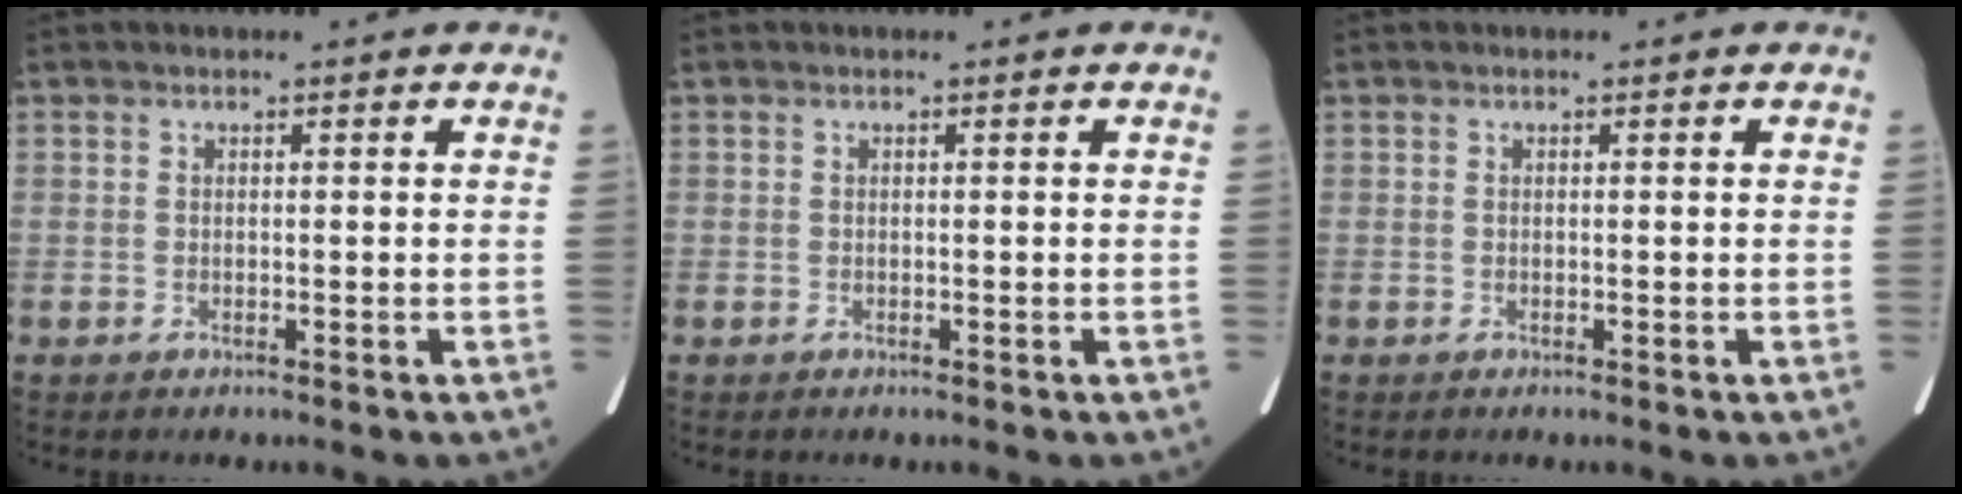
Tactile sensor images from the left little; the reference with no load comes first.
{"total": 0.0}
{"total": 0.0}